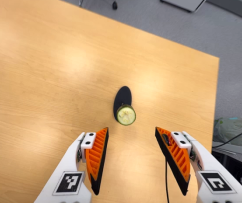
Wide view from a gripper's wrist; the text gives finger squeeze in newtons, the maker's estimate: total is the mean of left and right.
{"total": 0.0}